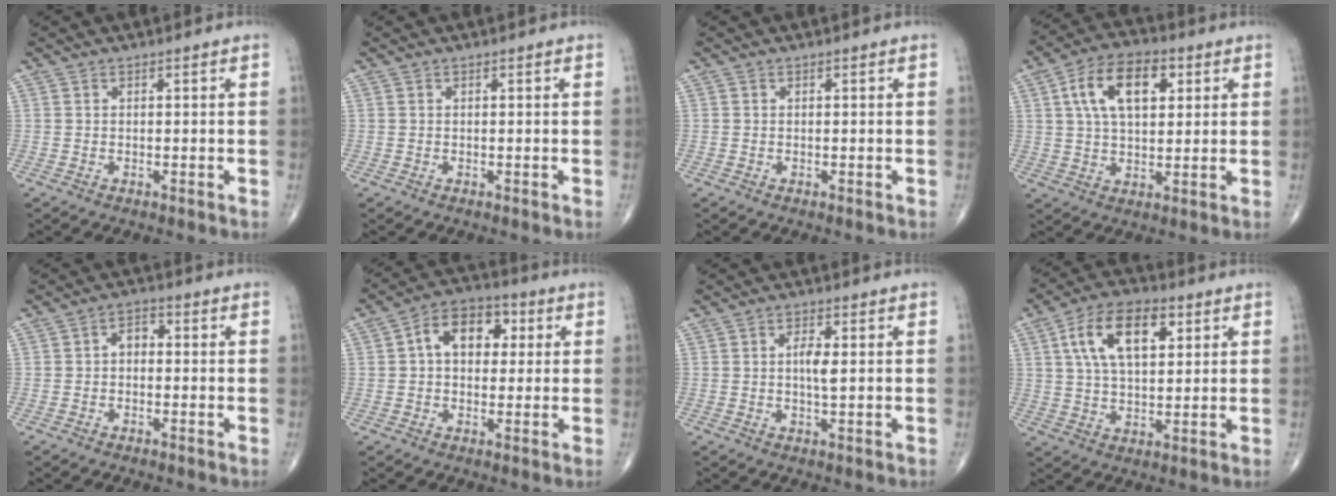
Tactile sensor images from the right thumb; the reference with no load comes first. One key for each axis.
{"total": 0.0}
{"total": 0.0}
{"total": 13.0, "fx": 4.1, "fy": 7.1, "fz": 10.1, "tx": -0.161, "ty": 0.005, "tz": 0.068}
{"total": 3.1, "fx": -0.3, "fy": 2.2, "fz": 2.2, "tx": -0.021, "ty": 0.015, "tz": -0.016}
{"total": 10.4, "fx": 2.1, "fy": 7.1, "fz": 7.4, "tx": -0.092, "ty": 0.022, "tz": 0.024}
{"total": 3.5, "fx": 0.3, "fy": 1.0, "fz": 3.3, "tx": -0.061, "ty": -0.001, "tz": 0.003}
{"total": 13.3, "fx": 4.6, "fy": 6.9, "fz": 10.4, "tx": -0.171, "ty": 0.001, "tz": 0.079}